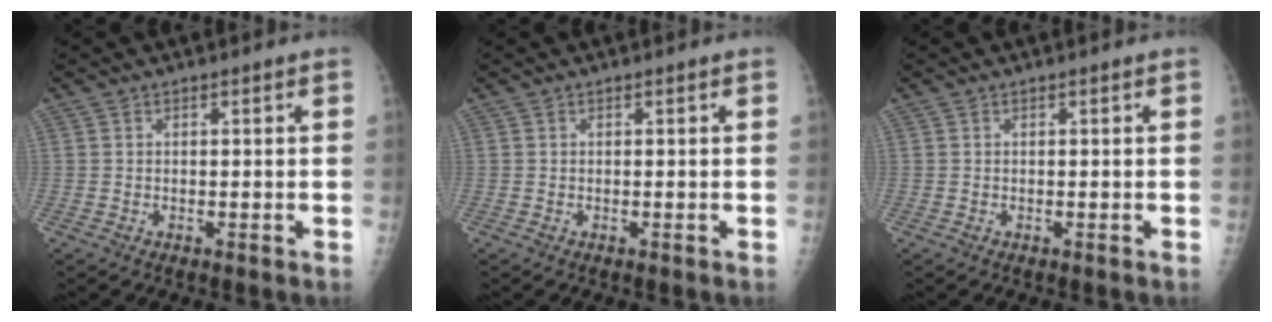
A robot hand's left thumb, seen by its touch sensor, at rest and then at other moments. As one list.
[{"total": 0.0}, {"total": 0.0}]